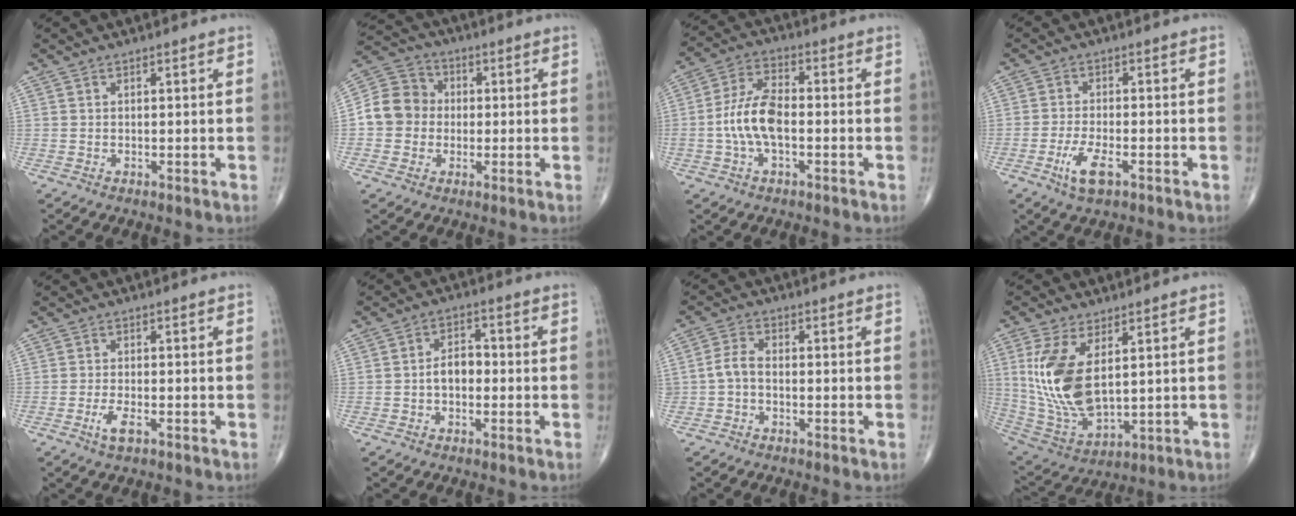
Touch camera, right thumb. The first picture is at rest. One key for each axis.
{"total": 9.5, "fx": -0.4, "fy": 8.7, "fz": 4.0, "tx": -0.053, "ty": 0.029, "tz": -0.021}
{"total": 9.6, "fx": -1.6, "fy": 4.7, "fz": 8.2, "tx": -0.171, "ty": 0.028, "tz": -0.034}
{"total": 5.5, "fx": -2.6, "fy": 1.9, "fz": 4.4, "tx": -0.090, "ty": 0.005, "tz": -0.046}
{"total": 3.1, "fx": -1.5, "fy": 1.1, "fz": 2.5, "tx": -0.053, "ty": 0.001, "tz": -0.029}
{"total": 4.7, "fx": -0.9, "fy": 3.1, "fz": 3.4, "tx": -0.047, "ty": 0.021, "tz": -0.023}
{"total": 3.7, "fx": -0.7, "fy": 2.4, "fz": 2.7, "tx": -0.054, "ty": 0.015, "tz": -0.019}
{"total": 15.3, "fx": 3.5, "fy": 7.5, "fz": 12.9, "tx": -0.263, "ty": -0.022, "tz": 0.087}